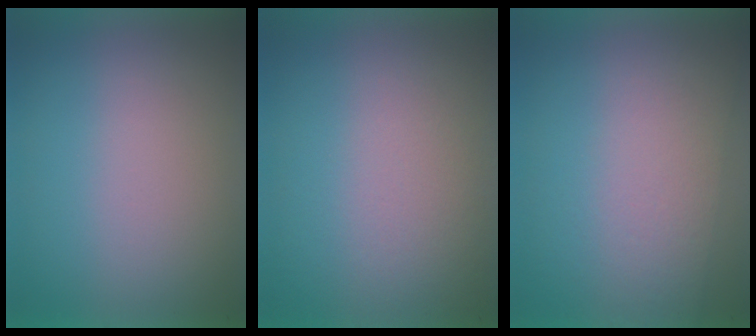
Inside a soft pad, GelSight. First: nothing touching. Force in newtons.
{"total": 2.6}
{"total": 2.7}